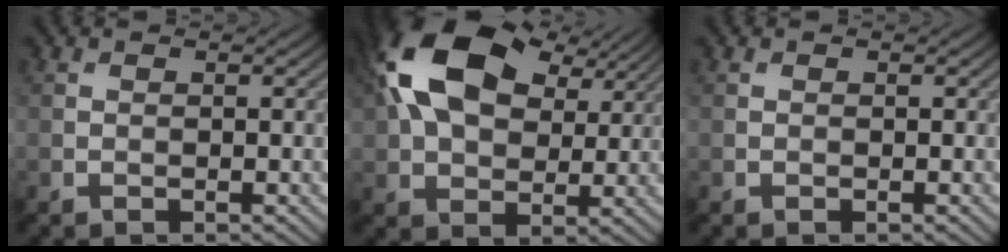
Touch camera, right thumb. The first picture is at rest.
{"total": 17.0, "force": [6.5, 10.3, 11.8], "torque": [-0.254, 0.035, 0.112]}
{"total": 0.0}